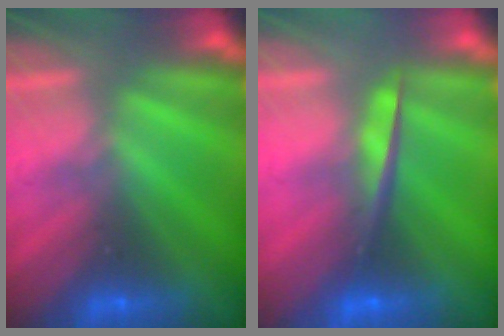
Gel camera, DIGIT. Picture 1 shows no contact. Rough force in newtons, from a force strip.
{"total": 4.6}